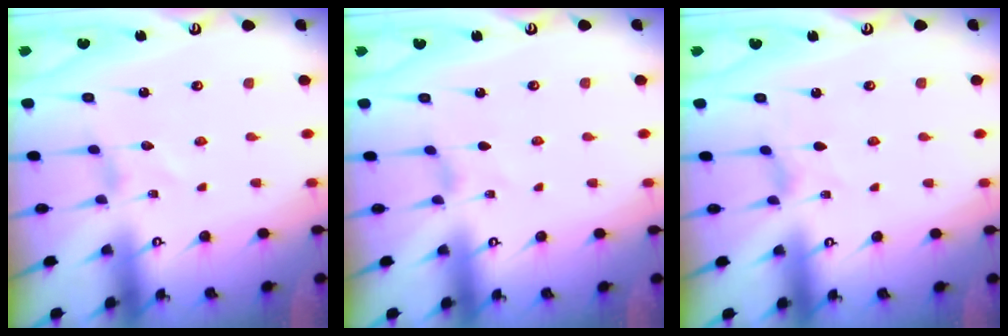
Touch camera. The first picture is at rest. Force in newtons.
{"total": 0.0}
{"total": 0.7, "press": 0.6, "slide": 0.2}